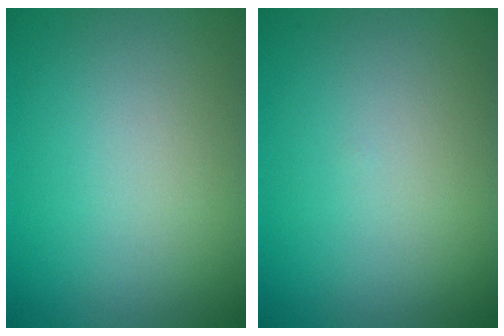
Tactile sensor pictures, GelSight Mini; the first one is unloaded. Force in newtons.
{"total": 0.0}